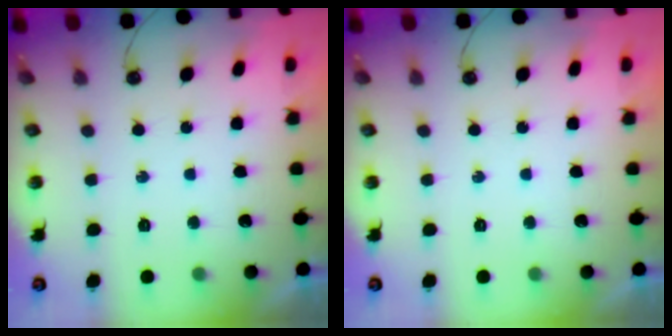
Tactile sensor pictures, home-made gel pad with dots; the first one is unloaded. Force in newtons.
{"total": 0.0}